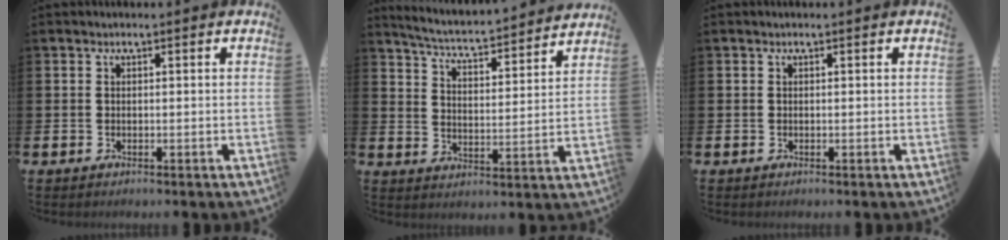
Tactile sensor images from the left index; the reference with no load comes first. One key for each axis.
{"total": 5.1, "fx": 5.0, "fy": 0.1, "fz": 1.0, "tx": -0.049, "ty": -0.045, "tz": 0.081}
{"total": 0.0}